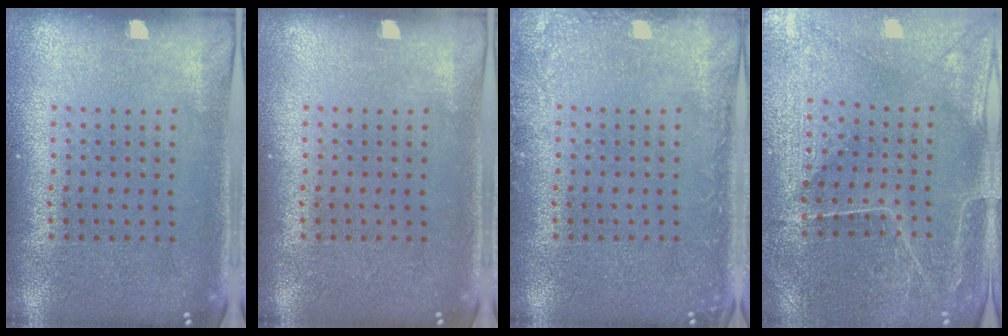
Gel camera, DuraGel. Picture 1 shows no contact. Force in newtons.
{"total": 0.0}
{"total": 1.6, "press": 1.6, "slide": 0.3}
{"total": 1.1, "press": 1.0, "slide": 0.4}